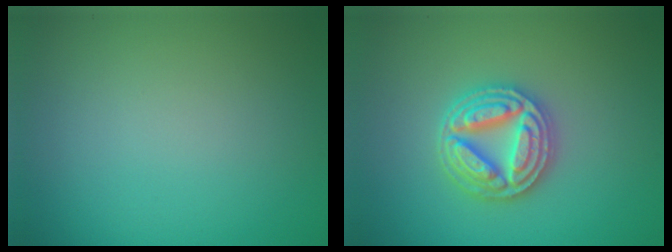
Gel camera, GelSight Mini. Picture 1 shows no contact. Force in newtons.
{"total": 4.7, "press": 4.7, "slide": 0.8}